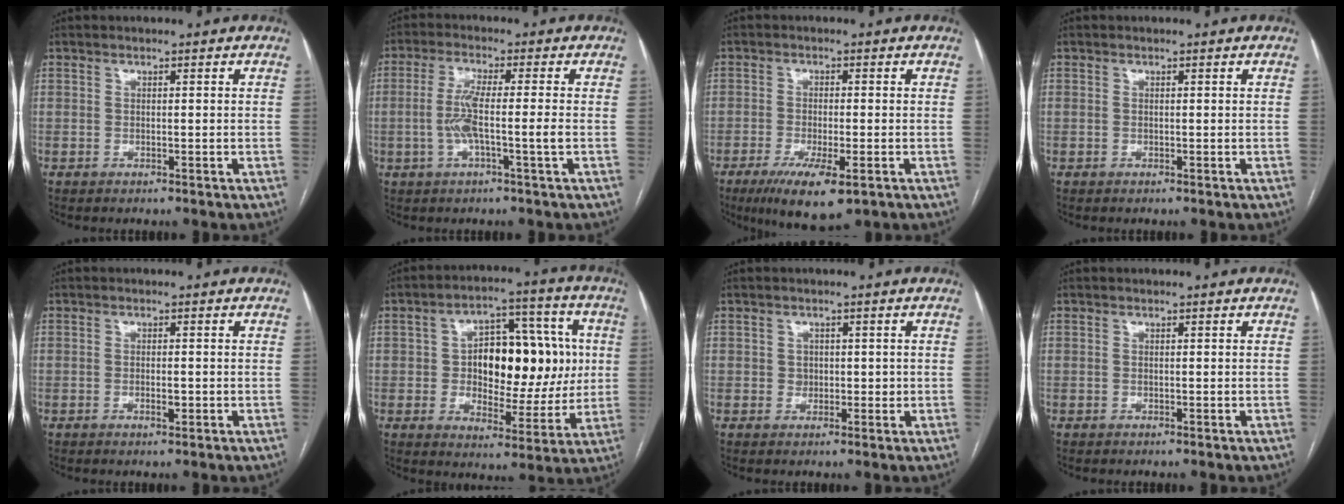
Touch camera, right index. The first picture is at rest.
{"total": 6.1, "force": [-1.2, -0.2, 5.9], "torque": [-0.122, 0.003, -0.022]}
{"total": 8.6, "force": [-4.5, 2.1, 7.0], "torque": [-0.120, -0.020, -0.070]}
{"total": 0.0}
{"total": 1.5, "force": [-0.5, 0.5, 1.4], "torque": [-0.025, -0.001, -0.007]}
{"total": 16.1, "force": [1.5, 8.2, 13.8], "torque": [-0.196, 0.034, 0.031]}
{"total": 2.0, "force": [0.2, 1.8, 0.9], "torque": [-0.011, 0.003, 0.005]}
{"total": 0.0}